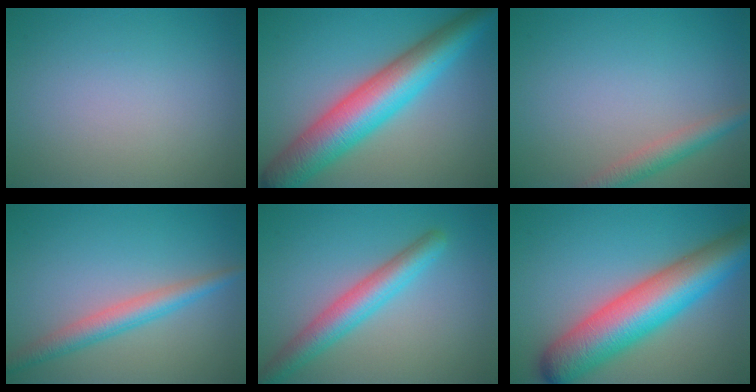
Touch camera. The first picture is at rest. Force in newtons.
{"total": 9.5, "press": 9.5, "slide": 0.2}
{"total": 2.6, "press": 2.6, "slide": 0.1}
{"total": 3.2, "press": 3.2, "slide": 0.1}
{"total": 4.4, "press": 4.4, "slide": 0.1}
{"total": 10.5, "press": 10.5, "slide": 0.4}